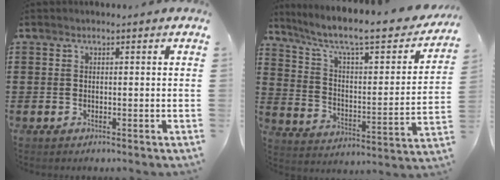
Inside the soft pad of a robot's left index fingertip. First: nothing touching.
{"total": 9.0, "force": [6.8, 1.4, 5.7], "torque": [-0.128, -0.048, 0.107]}